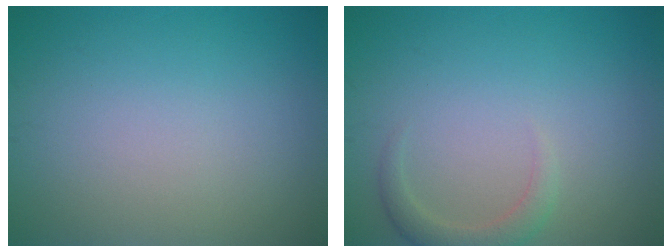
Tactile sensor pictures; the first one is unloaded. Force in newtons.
{"total": 2.0, "press": 2.0, "slide": 0.3}